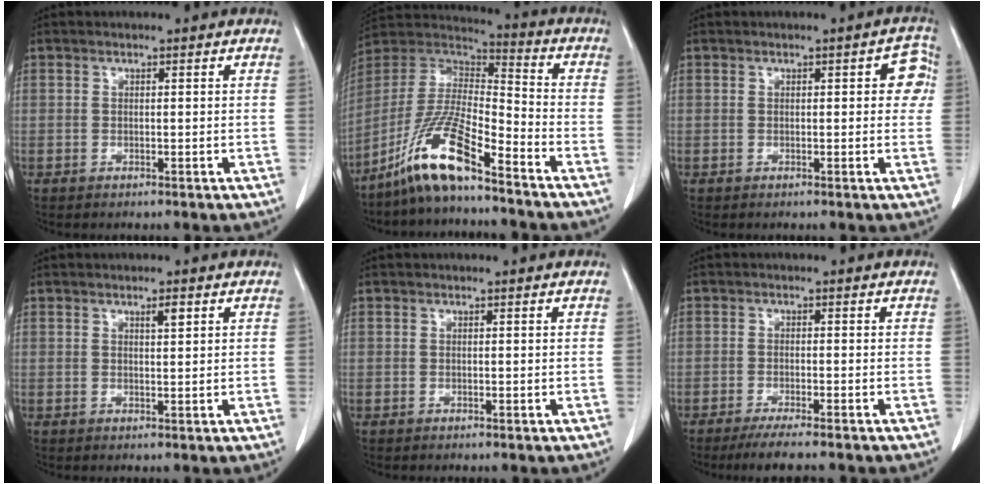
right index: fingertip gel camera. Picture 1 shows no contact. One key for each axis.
{"total": 13.6, "fx": -9.5, "fy": 1.5, "fz": 9.7, "tx": -0.199, "ty": -0.001, "tz": -0.181}
{"total": 3.7, "fx": 0.7, "fy": 1.6, "fz": 3.2, "tx": -0.023, "ty": 0.013, "tz": 0.003}
{"total": 1.5, "fx": 0.8, "fy": 0.2, "fz": 1.2, "tx": -0.022, "ty": -0.003, "tz": 0.013}
{"total": 0.0}
{"total": 5.6, "fx": -4.7, "fy": 0.0, "fz": 3.1, "tx": -0.043, "ty": -0.012, "tz": -0.074}